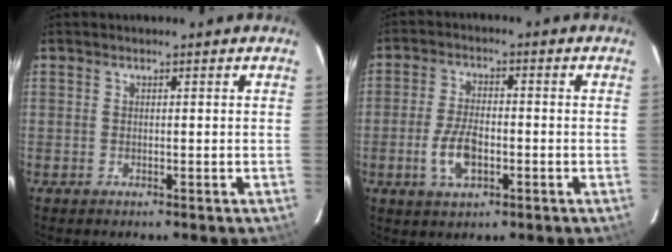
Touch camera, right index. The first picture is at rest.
{"total": 7.3, "force": [-2.4, 3.6, 6.0], "torque": [-0.126, -0.001, -0.042]}